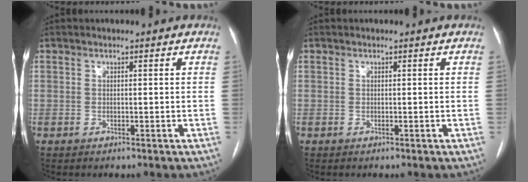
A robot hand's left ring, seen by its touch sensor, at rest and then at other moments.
{"total": 0.0}